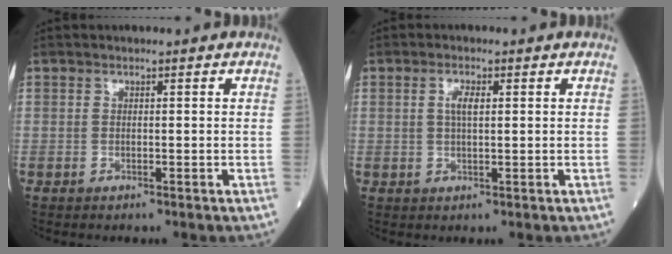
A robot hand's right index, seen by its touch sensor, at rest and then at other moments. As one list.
[{"total": 2.4, "force": [0.6, 0.6, 2.3], "torque": [-0.050, 0.002, 0.011]}]